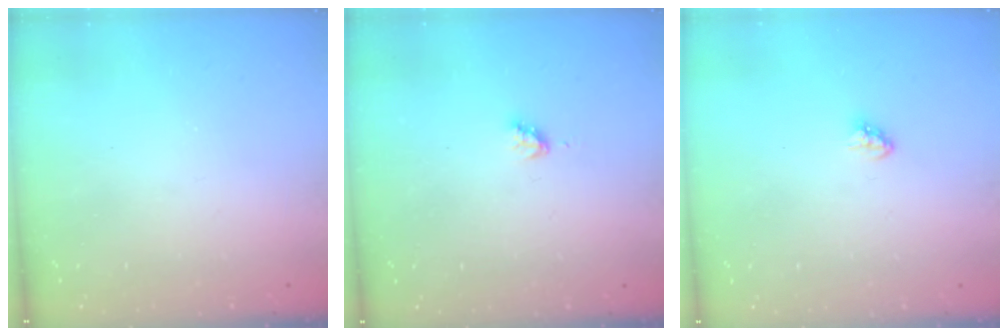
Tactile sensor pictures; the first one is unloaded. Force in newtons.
{"total": 2.8, "press": 2.8, "slide": 0.3}
{"total": 3.1, "press": 3.1, "slide": 0.2}